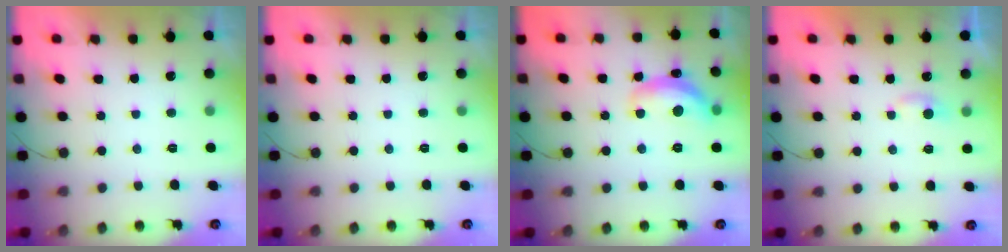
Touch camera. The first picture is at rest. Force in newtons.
{"total": 0.0}
{"total": 13.2, "press": 13.2, "slide": 0.7}
{"total": 3.4, "press": 3.4, "slide": 0.5}